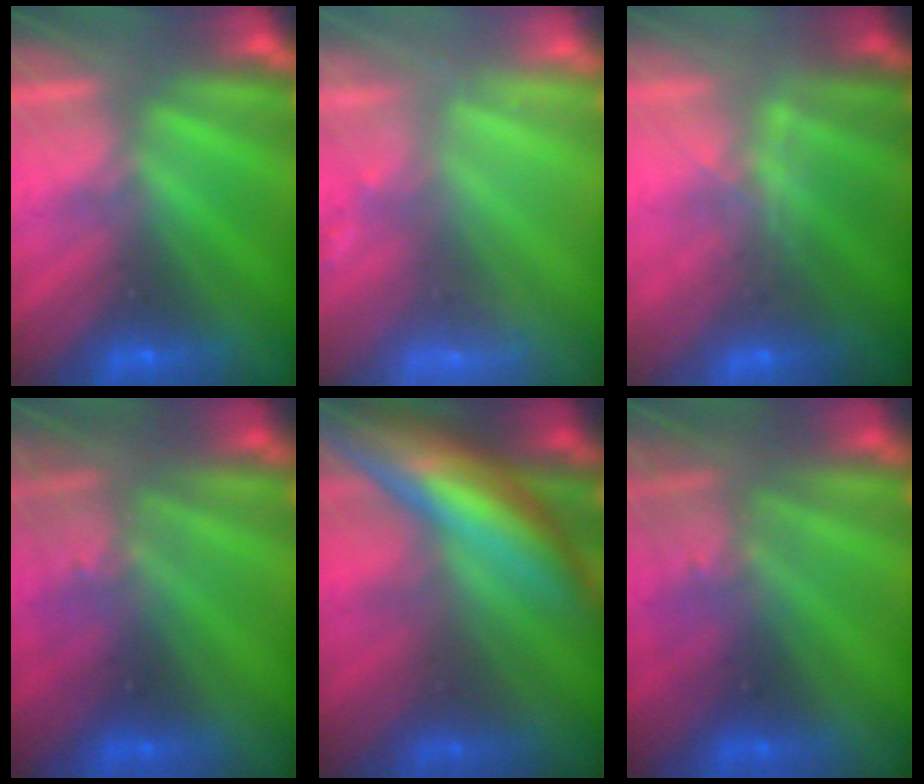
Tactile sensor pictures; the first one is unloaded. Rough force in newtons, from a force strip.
{"total": 2.9}
{"total": 10.0}
{"total": 2.8}
{"total": 9.0}
{"total": 2.8}